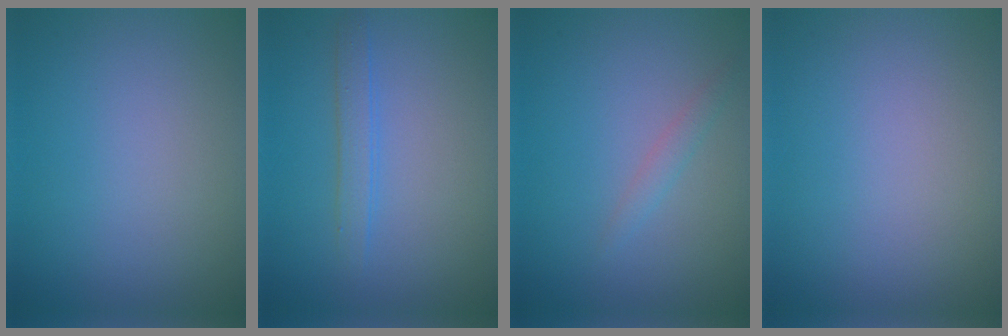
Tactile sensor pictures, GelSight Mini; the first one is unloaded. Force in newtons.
{"total": 1.7, "press": 1.7, "slide": 0.1}
{"total": 1.1, "press": 1.1, "slide": 0.2}
{"total": 0.0}